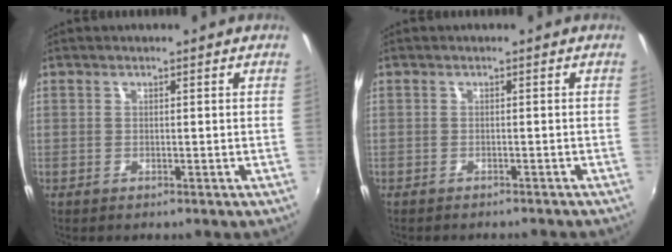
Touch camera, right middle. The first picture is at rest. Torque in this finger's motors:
{"motor_torque": [1.08, -1.06, 0.06, 0.06]}